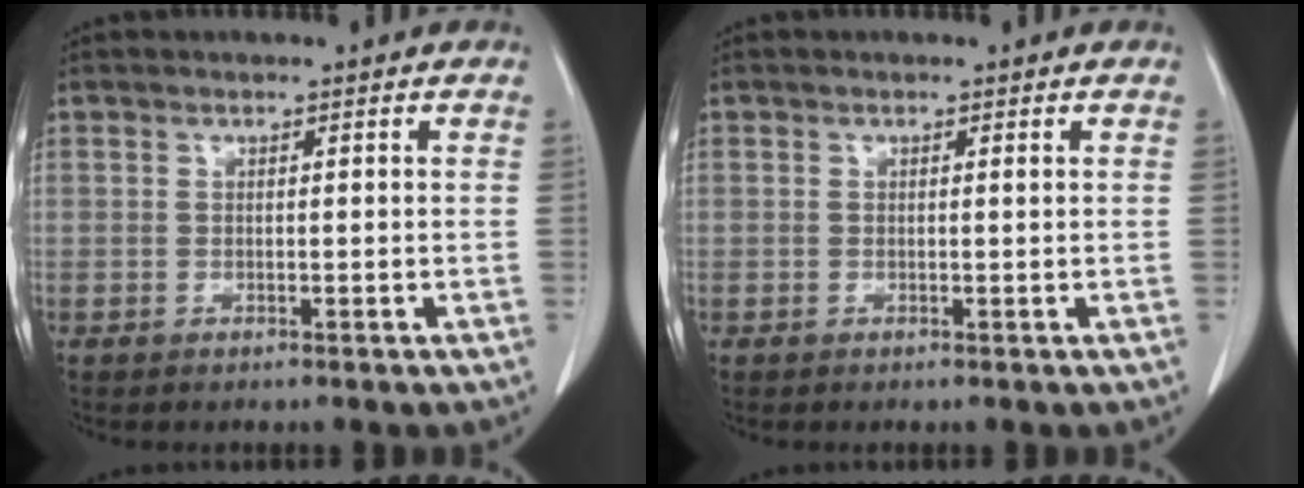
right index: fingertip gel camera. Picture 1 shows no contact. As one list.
[{"total": 0.0}]